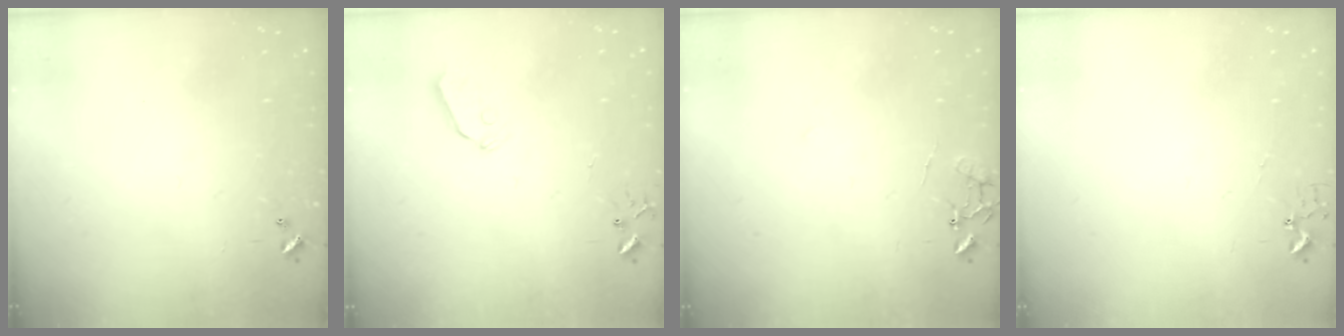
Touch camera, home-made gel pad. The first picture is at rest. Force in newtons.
{"total": 6.1, "press": 6.1, "slide": 0.5}
{"total": 8.7, "press": 8.7, "slide": 0.8}
{"total": 2.9, "press": 2.9, "slide": 0.3}